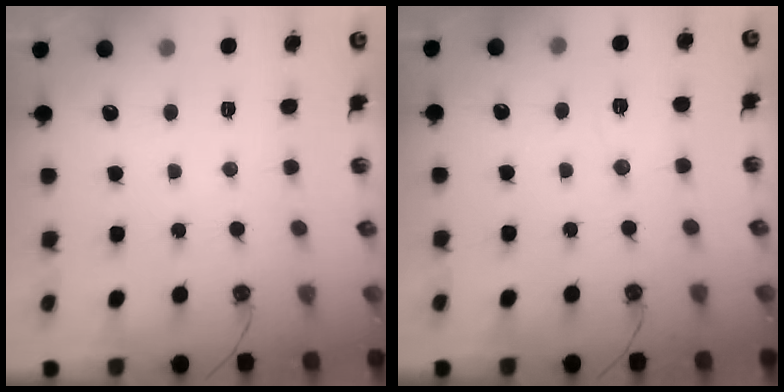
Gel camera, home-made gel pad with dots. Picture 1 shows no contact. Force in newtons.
{"total": 6.1, "press": 5.9, "slide": 1.2}